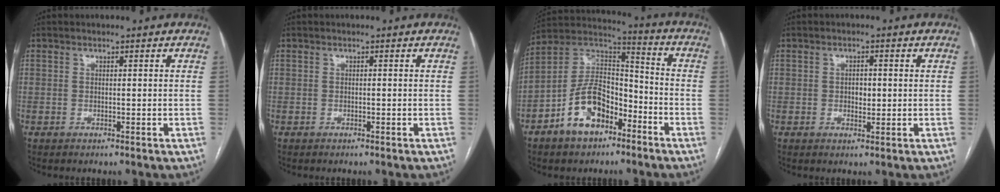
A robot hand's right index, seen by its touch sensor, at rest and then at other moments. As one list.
[{"total": 0.0}, {"total": 12.6, "force": [-6.5, 6.9, 8.3], "torque": [-0.171, 0.026, -0.116]}, {"total": 2.3, "force": [0.2, 1.4, 1.8], "torque": [-0.028, 0.001, 0.004]}]